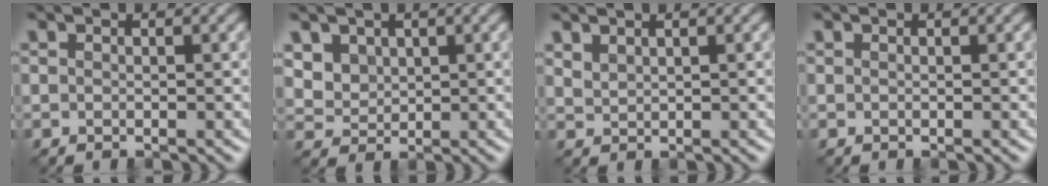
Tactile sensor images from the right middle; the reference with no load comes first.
{"total": 4.1, "force": [2.3, 3.0, 1.7], "torque": [-0.058, 0.003, 0.059]}
{"total": 1.4, "force": [1.2, 0.5, 0.5], "torque": [-0.015, 0.001, 0.030]}
{"total": 0.0}